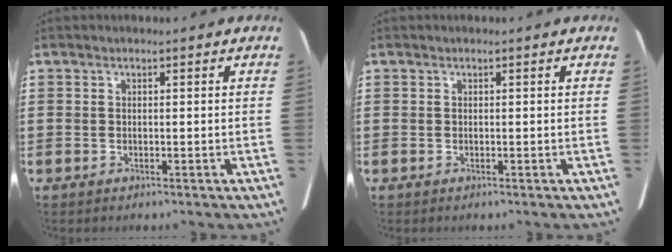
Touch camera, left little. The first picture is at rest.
{"total": 0.0}